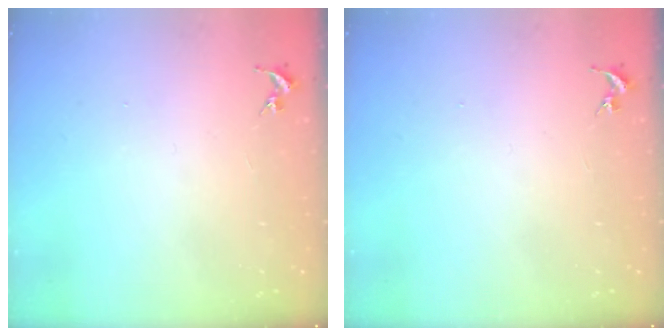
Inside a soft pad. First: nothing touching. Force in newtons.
{"total": 0.0}